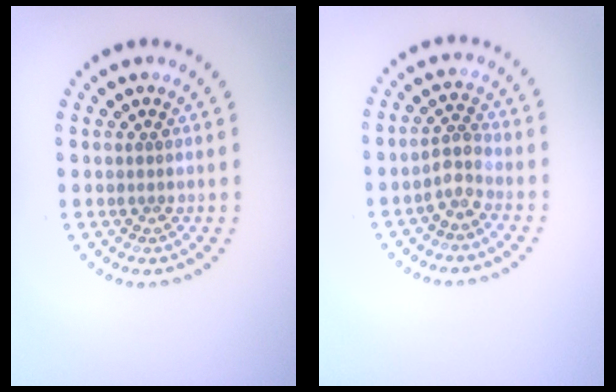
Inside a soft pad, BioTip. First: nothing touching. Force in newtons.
{"total": 2.0, "press": 1.5, "slide": 1.3}